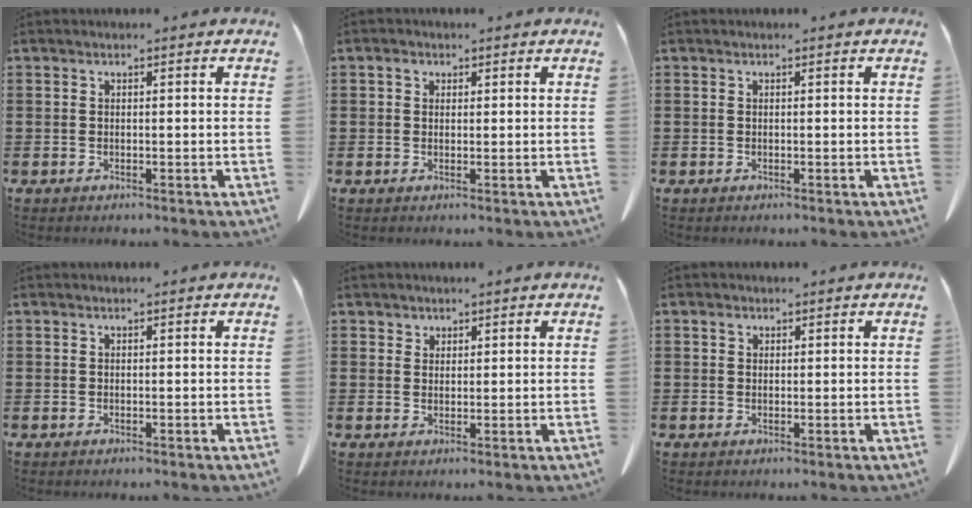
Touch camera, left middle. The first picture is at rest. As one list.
[{"total": 1.5, "force": [0.7, 1.2, 0.7], "torque": [-0.010, 0.003, 0.011]}, {"total": 0.0}, {"total": 0.0}, {"total": 1.6, "force": [1.4, 0.9, 0.0], "torque": [-0.004, 0.003, 0.029]}, {"total": 1.1, "force": [0.5, 0.8, 0.5], "torque": [-0.005, 0.002, 0.009]}]